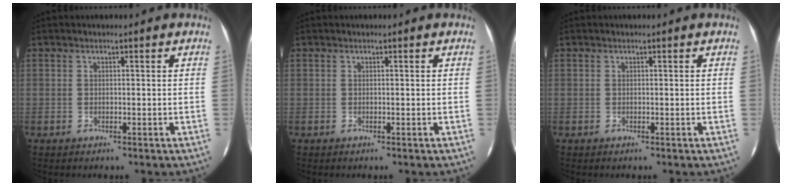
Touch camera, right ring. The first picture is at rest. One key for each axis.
{"total": 0.0}
{"total": 0.0}